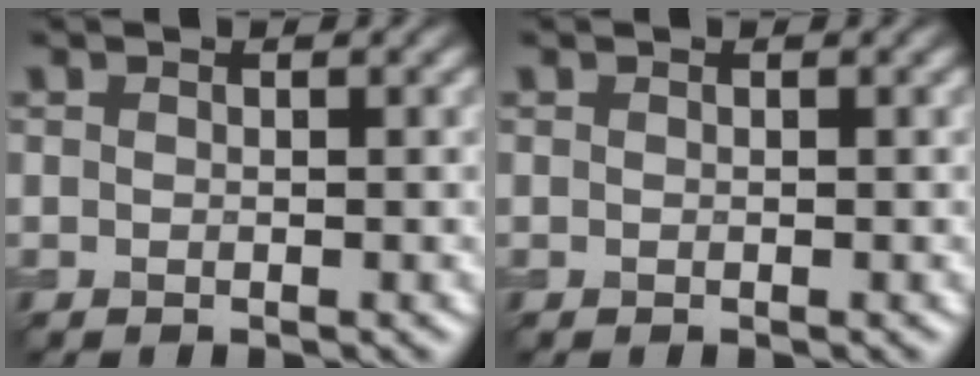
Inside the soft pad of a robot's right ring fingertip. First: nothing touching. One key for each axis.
{"total": 0.0}